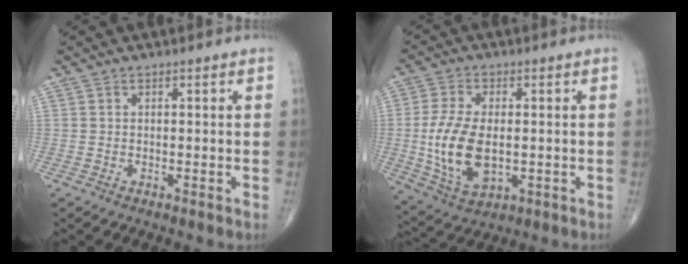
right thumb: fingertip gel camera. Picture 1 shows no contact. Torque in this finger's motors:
{"motor_torque": [-0.51, 0.79, 0.93, 0.78, 0.33]}